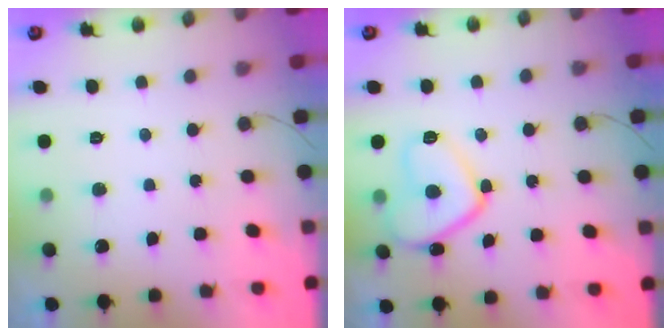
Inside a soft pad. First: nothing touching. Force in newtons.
{"total": 12.4, "press": 12.3, "slide": 1.2}